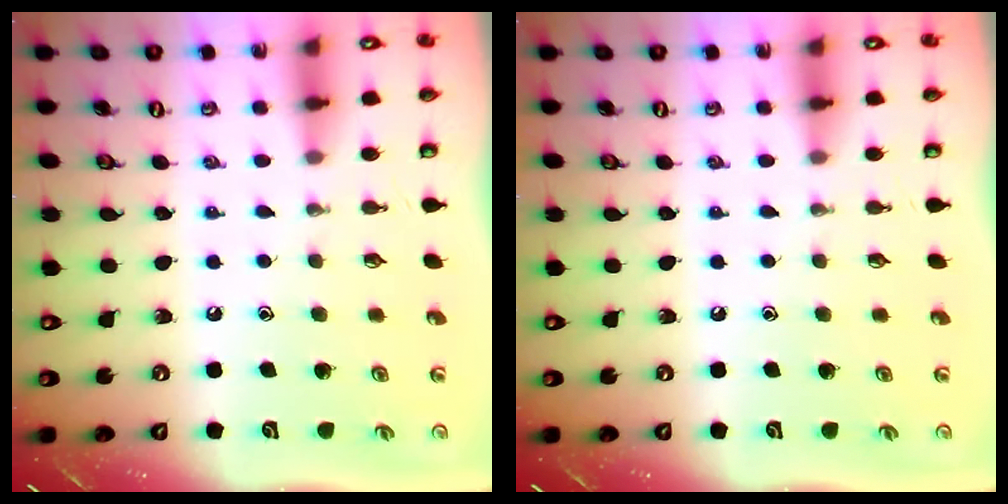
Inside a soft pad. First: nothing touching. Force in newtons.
{"total": 0.0}